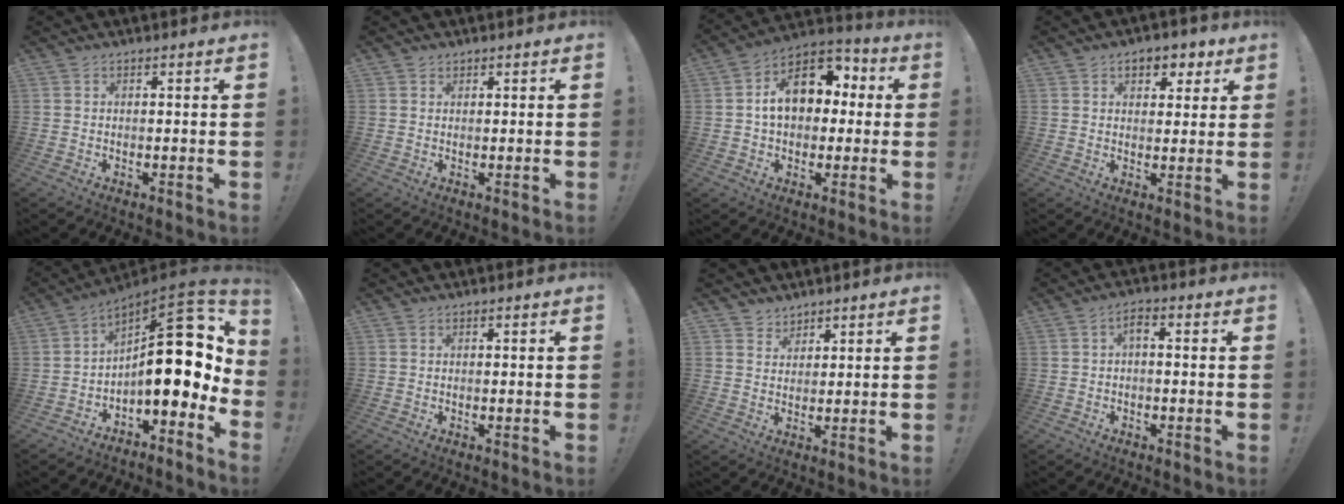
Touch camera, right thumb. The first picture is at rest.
{"total": 1.0, "force": [0.8, 0.6, 0.1], "torque": [0.004, -0.002, 0.015]}
{"total": 15.2, "force": [2.8, 11.0, 10.1], "torque": [-0.139, 0.005, 0.056]}
{"total": 6.6, "force": [3.2, 4.5, 3.6], "torque": [-0.037, -0.010, 0.055]}
{"total": 19.0, "force": [2.2, 8.3, 16.9], "torque": [-0.233, -0.022, 0.042]}
{"total": 0.0}
{"total": 3.4, "force": [2.7, 2.0, -0.1], "torque": [0.011, -0.022, 0.048]}
{"total": 2.7, "force": [-0.6, 0.8, 2.5], "torque": [-0.049, 0.007, -0.011]}